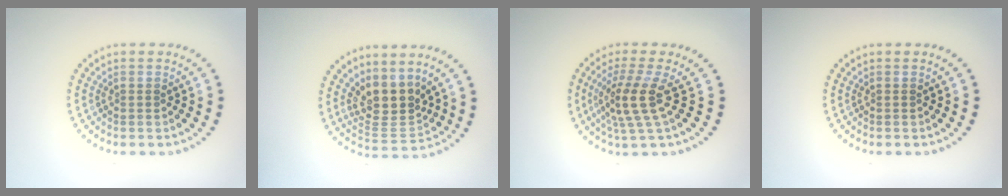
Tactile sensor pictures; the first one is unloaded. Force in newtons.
{"total": 3.8, "press": 3.0, "slide": 2.4}
{"total": 3.9, "press": 2.9, "slide": 2.6}
{"total": 0.0}